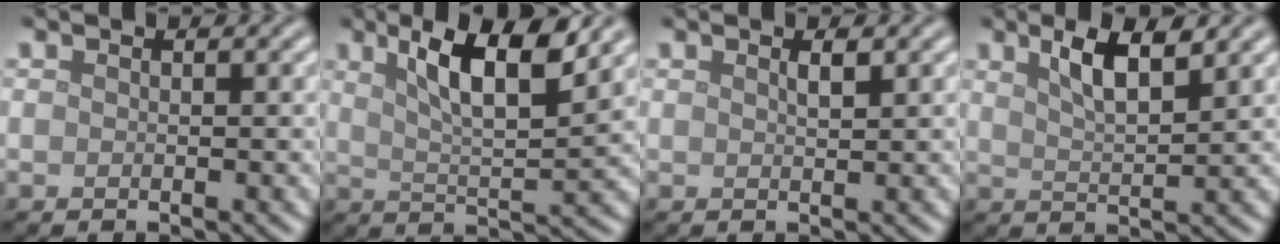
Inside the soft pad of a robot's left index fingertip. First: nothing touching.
{"total": 7.3, "force": [3.5, 1.9, 6.1], "torque": [-0.100, 0.004, 0.058]}
{"total": 1.0, "force": [0.6, 0.2, 0.7], "torque": [-0.014, 0.000, 0.010]}
{"total": 4.3, "force": [2.5, 1.1, 3.3], "torque": [-0.056, 0.004, 0.044]}